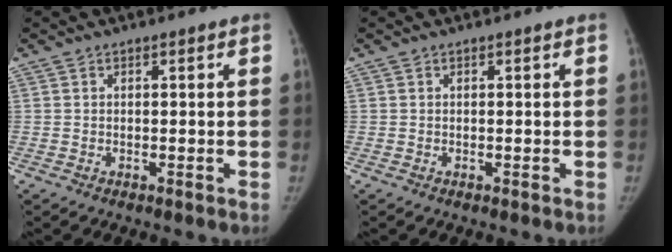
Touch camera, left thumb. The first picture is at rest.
{"total": 0.0}